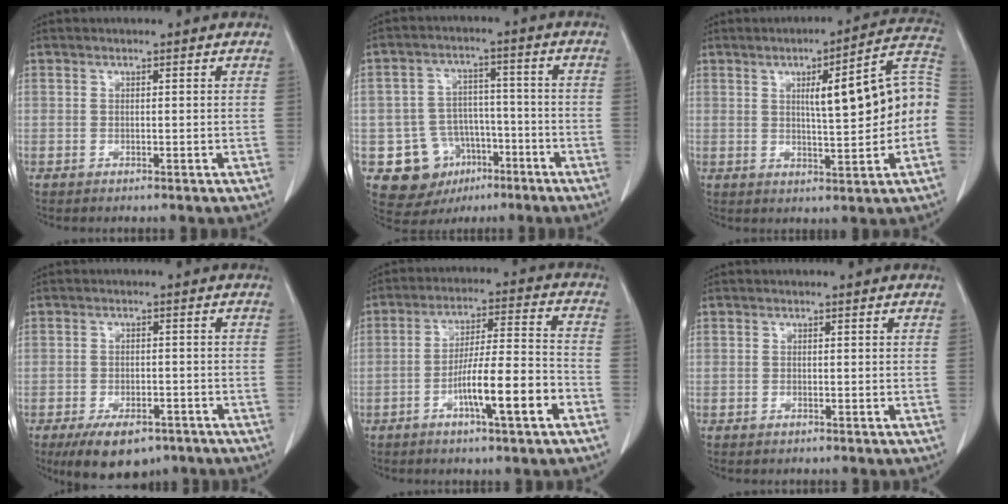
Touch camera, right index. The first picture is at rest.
{"total": 10.5, "force": [-4.6, 9.0, 2.9], "torque": [-0.045, 0.034, -0.058]}
{"total": 13.5, "force": [0.5, 1.6, 13.3], "torque": [-0.174, 0.031, 0.007]}
{"total": 8.9, "force": [-6.3, 4.1, 4.8], "torque": [-0.074, -0.002, -0.096]}
{"total": 11.6, "force": [-5.0, 0.7, 10.5], "torque": [-0.171, 0.008, -0.081]}
{"total": 0.7, "force": [-0.5, 0.3, 0.3], "torque": [-0.008, 0.000, -0.007]}